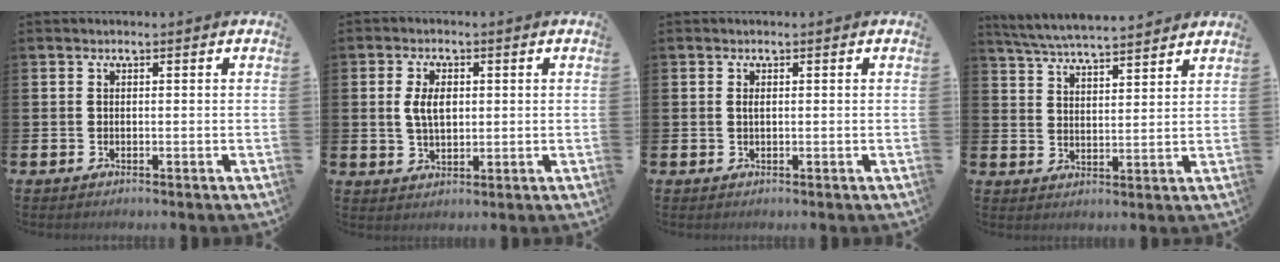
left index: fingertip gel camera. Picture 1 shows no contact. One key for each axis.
{"total": 4.3, "fx": 1.0, "fy": 2.4, "fz": 3.4, "tx": -0.064, "ty": 0.008, "tz": 0.014}
{"total": 0.6, "fx": 0.2, "fy": 0.2, "fz": 0.5, "tx": -0.012, "ty": 0.002, "tz": 0.004}
{"total": 5.4, "fx": 5.3, "fy": 0.0, "fz": 1.0, "tx": -0.047, "ty": -0.033, "tz": 0.096}